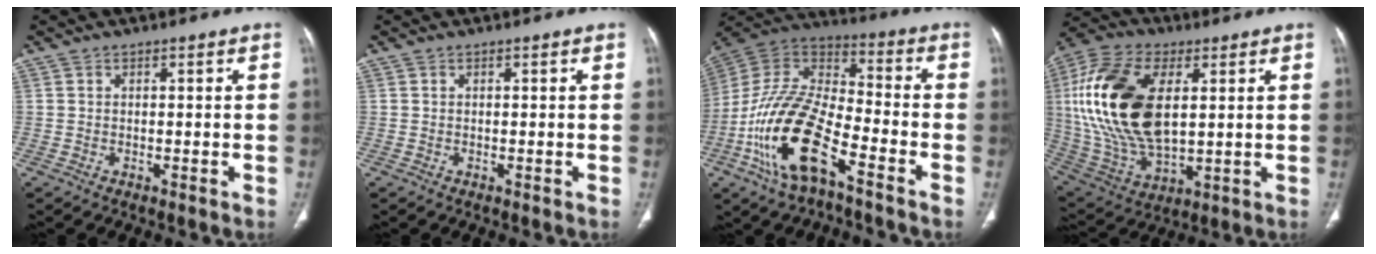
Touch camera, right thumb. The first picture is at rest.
{"total": 0.0}
{"total": 19.6, "force": [-9.1, 7.9, 15.5], "torque": [-0.303, 0.053, -0.176]}
{"total": 24.0, "force": [4.2, 13.0, 19.8], "torque": [-0.412, -0.014, 0.080]}